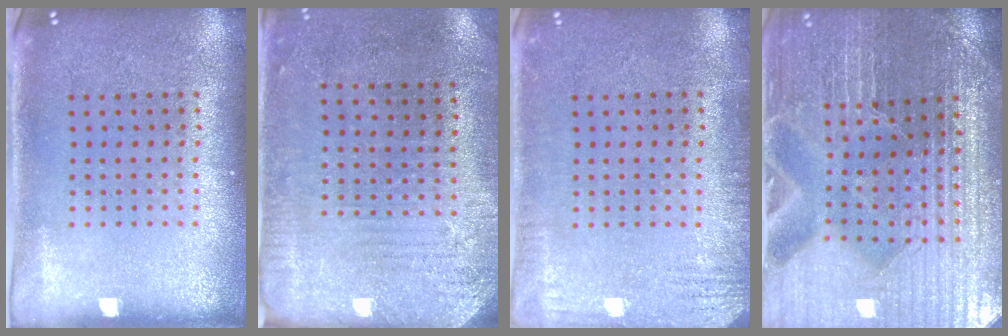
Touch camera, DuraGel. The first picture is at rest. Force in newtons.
{"total": 2.9, "press": 2.4, "slide": 1.6}
{"total": 2.3, "press": 2.2, "slide": 0.4}
{"total": 4.0, "press": 4.0, "slide": 0.7}